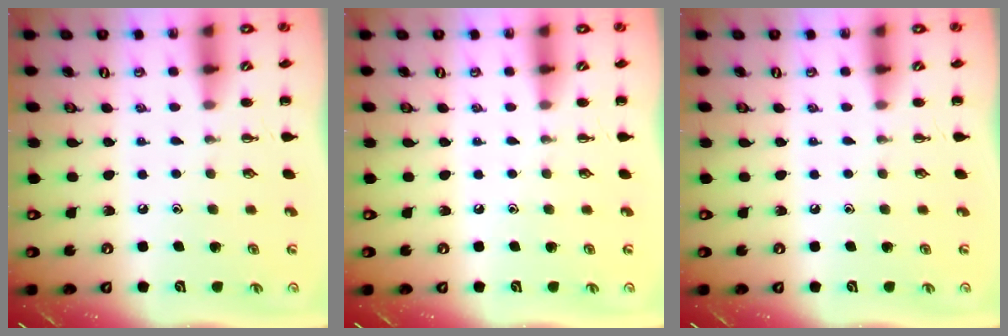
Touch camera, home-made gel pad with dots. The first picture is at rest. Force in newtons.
{"total": 0.0}
{"total": 0.0}